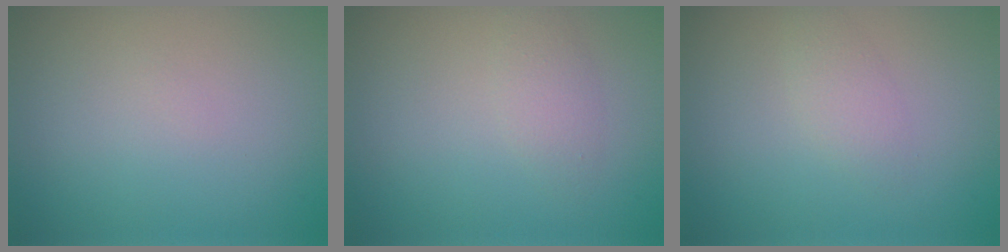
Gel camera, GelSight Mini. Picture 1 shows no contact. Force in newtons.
{"total": 1.6, "press": 1.6, "slide": 0.1}
{"total": 1.5, "press": 1.5, "slide": 0.0}